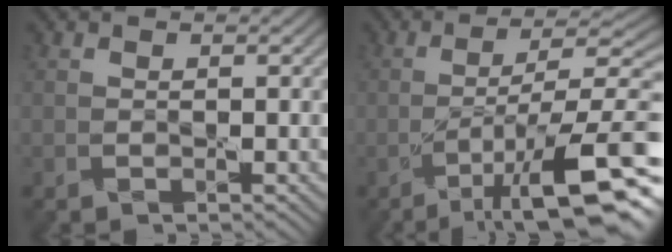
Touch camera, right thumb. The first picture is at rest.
{"total": 15.4, "force": [-6.6, 4.0, 13.3], "torque": [-0.207, 0.002, -0.105]}